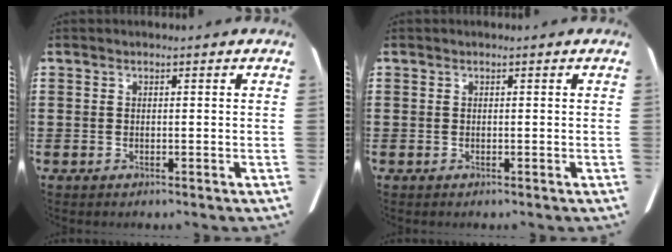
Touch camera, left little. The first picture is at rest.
{"total": 0.0}